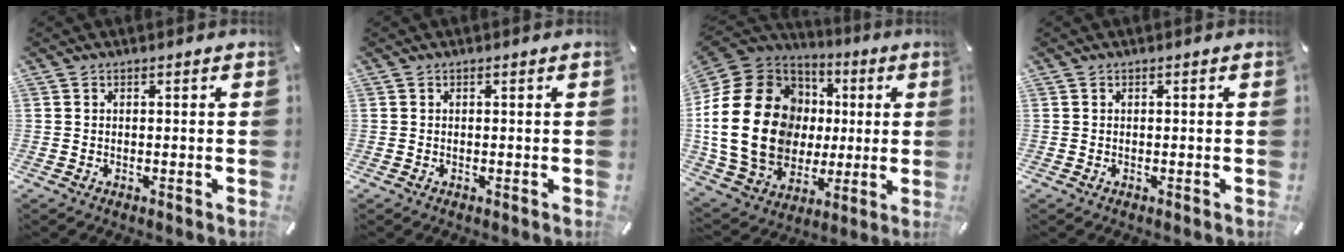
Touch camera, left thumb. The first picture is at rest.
{"total": 0.0}
{"total": 27.0, "force": [1.4, 21.1, 16.7], "torque": [-0.363, -0.001, 0.048]}
{"total": 0.0}